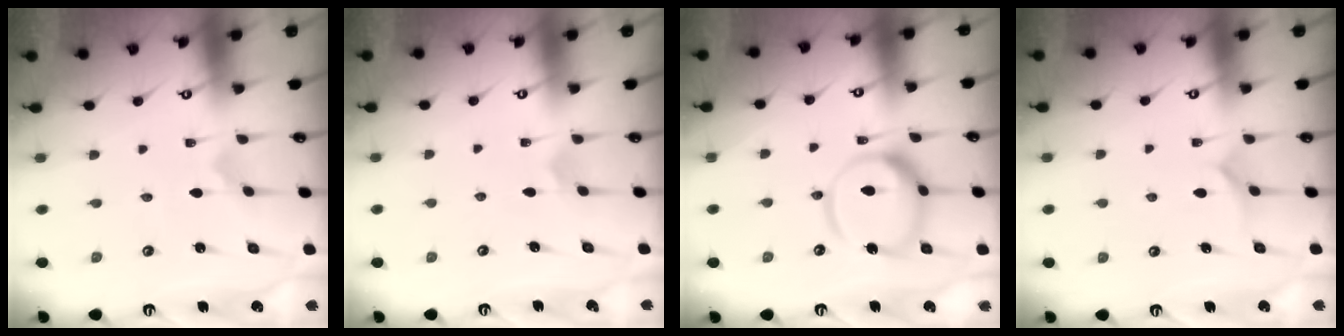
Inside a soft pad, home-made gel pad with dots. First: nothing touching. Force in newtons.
{"total": 3.3, "press": 3.3, "slide": 0.2}
{"total": 17.3, "press": 17.1, "slide": 2.1}
{"total": 4.0, "press": 4.0, "slide": 0.5}